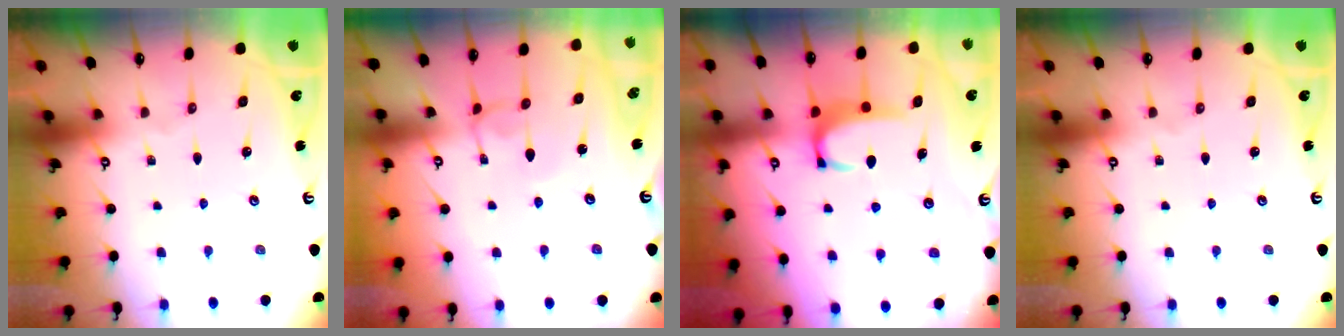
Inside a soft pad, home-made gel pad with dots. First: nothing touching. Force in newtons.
{"total": 1.5, "press": 1.5, "slide": 0.3}
{"total": 2.9, "press": 2.9, "slide": 0.6}
{"total": 0.0}